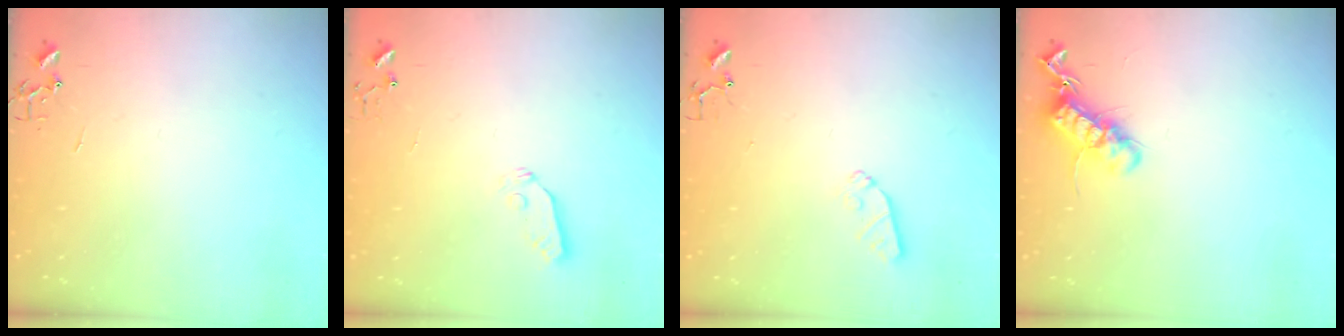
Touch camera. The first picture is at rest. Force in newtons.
{"total": 3.9, "press": 3.9, "slide": 0.6}
{"total": 6.2, "press": 6.2, "slide": 0.9}
{"total": 13.0, "press": 13.0, "slide": 0.3}